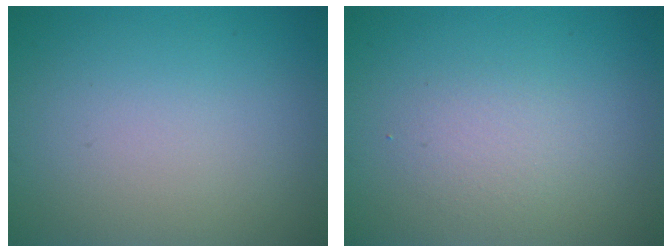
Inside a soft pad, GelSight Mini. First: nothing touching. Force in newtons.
{"total": 1.5, "press": 1.5, "slide": 0.1}